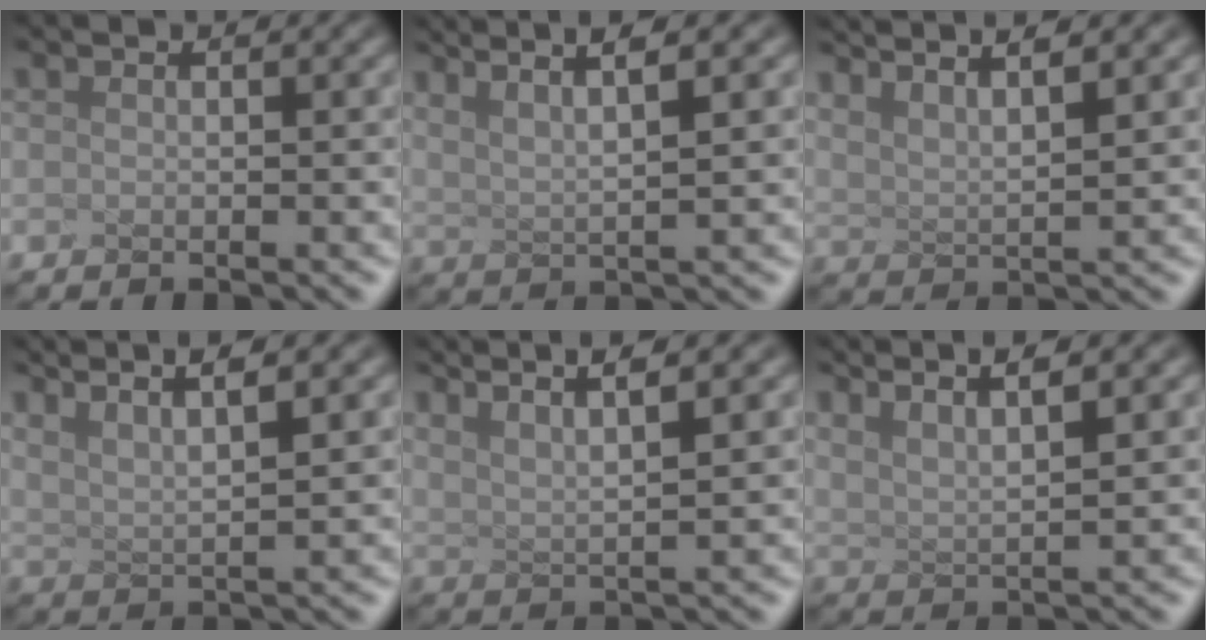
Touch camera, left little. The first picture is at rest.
{"total": 3.8, "force": [2.1, -0.2, 3.1], "torque": [-0.089, 0.007, 0.064]}
{"total": 5.1, "force": [4.0, 0.4, 3.0], "torque": [-0.072, 0.022, 0.069]}
{"total": 4.5, "force": [3.1, 0.1, 3.3], "torque": [-0.085, 0.016, 0.067]}
{"total": 4.2, "force": [3.0, -0.2, 3.0], "torque": [-0.084, 0.013, 0.069]}
{"total": 4.0, "force": [2.8, 0.0, 2.9], "torque": [-0.077, 0.015, 0.060]}